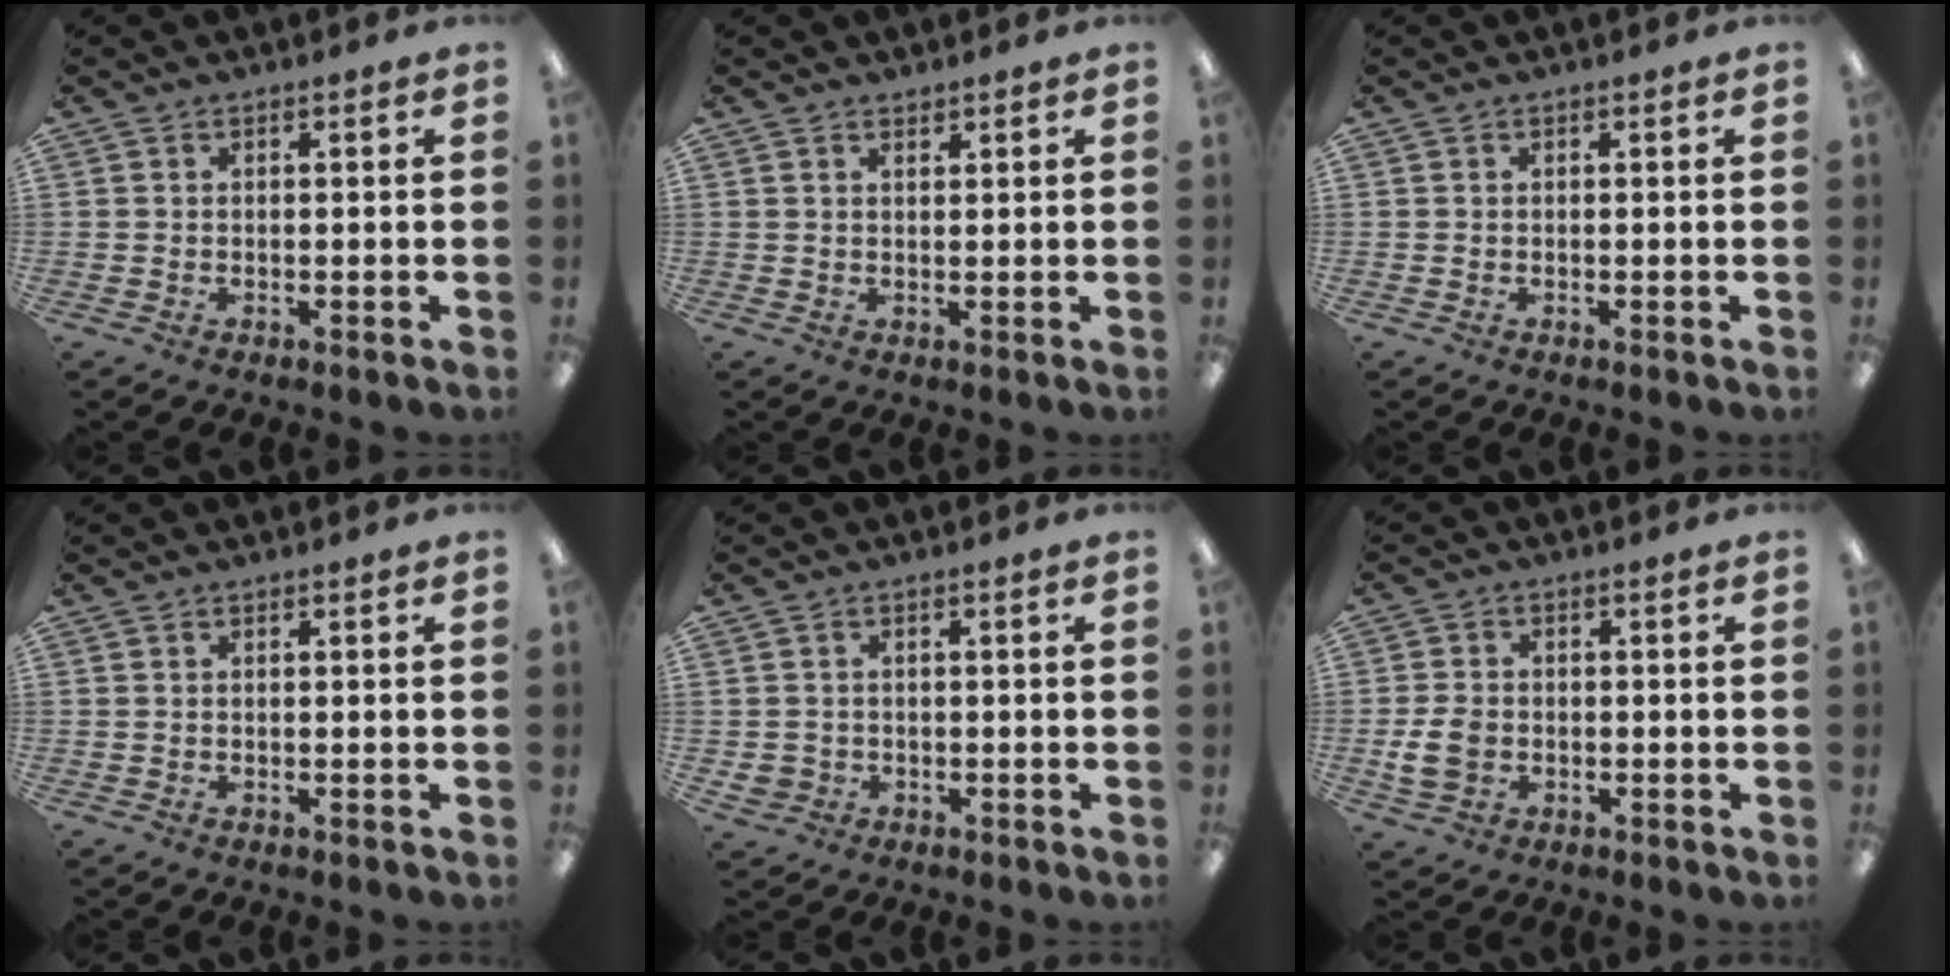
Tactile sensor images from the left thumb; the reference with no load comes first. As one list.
[{"total": 1.1, "force": [1.0, 0.2, 0.2], "torque": [-0.004, -0.003, 0.020]}, {"total": 0.0}, {"total": 0.0}, {"total": 2.4, "force": [-0.8, 2.2, 0.6], "torque": [-0.011, 0.001, -0.014]}, {"total": 5.2, "force": [-1.1, 3.9, 3.3], "torque": [-0.060, -0.001, -0.019]}]